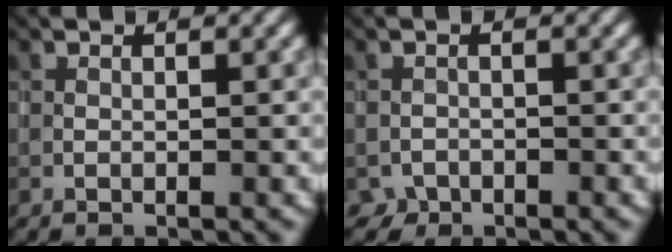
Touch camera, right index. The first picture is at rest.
{"total": 1.7, "force": [-1.4, 1.0, -0.2], "torque": [0.009, 0.005, -0.021]}